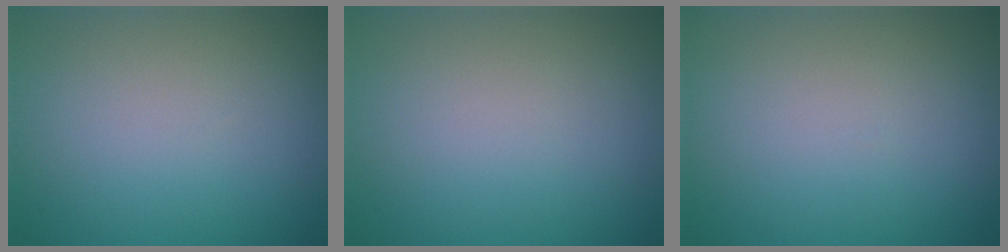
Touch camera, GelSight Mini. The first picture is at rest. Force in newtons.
{"total": 0.0}
{"total": 0.0}